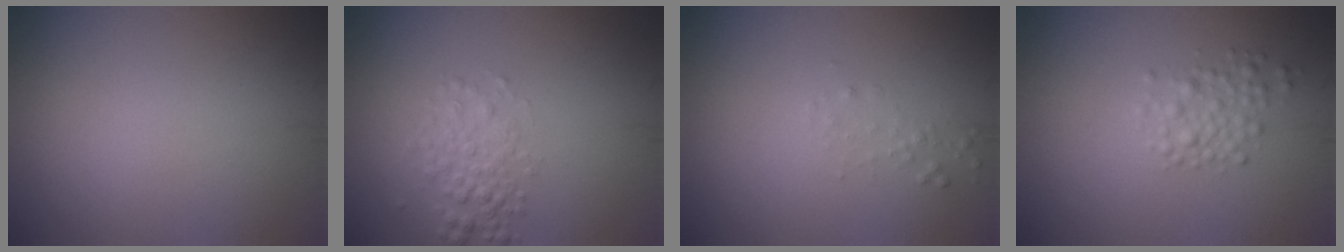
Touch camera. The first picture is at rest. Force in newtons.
{"total": 2.3, "press": 2.3, "slide": 0.1}
{"total": 0.7, "press": 0.7, "slide": 0.0}
{"total": 2.0, "press": 2.0, "slide": 0.0}